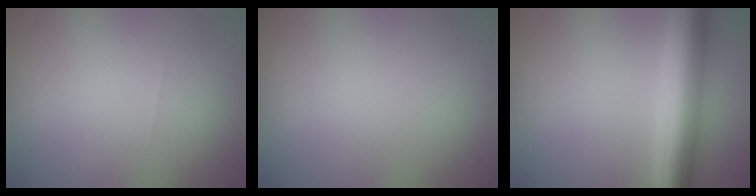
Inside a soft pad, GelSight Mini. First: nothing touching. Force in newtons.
{"total": 0.0}
{"total": 6.8, "press": 6.8, "slide": 0.1}